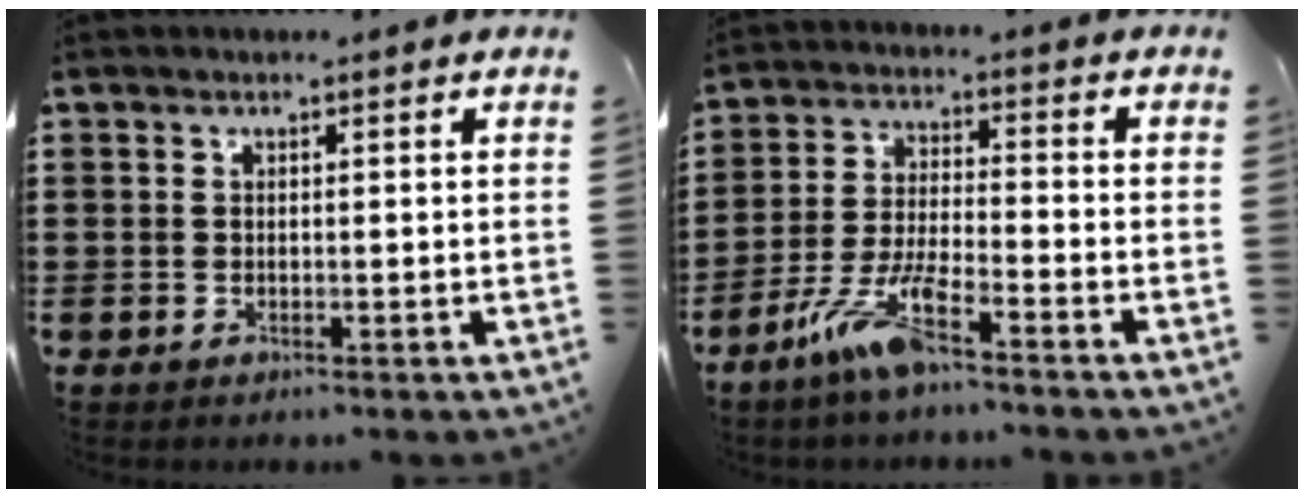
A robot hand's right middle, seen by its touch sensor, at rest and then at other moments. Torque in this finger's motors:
{"motor_torque": [2.14, 0.00, 0.59, 0.21]}